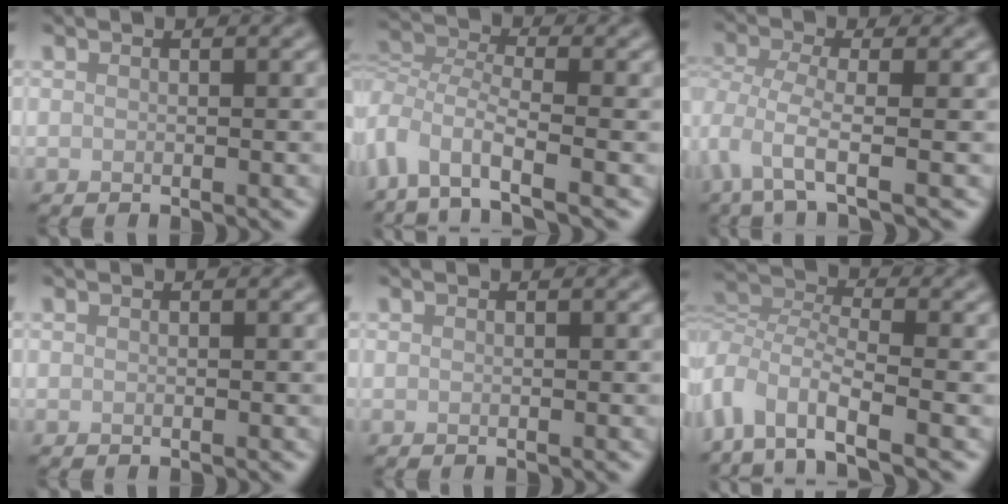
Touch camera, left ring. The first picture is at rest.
{"total": 5.4, "force": [-2.9, 2.3, 4.0], "torque": [-0.077, -0.005, -0.068]}
{"total": 3.4, "force": [-1.0, 0.9, 3.1], "torque": [-0.071, -0.008, -0.028]}
{"total": 0.0}
{"total": 0.0}
{"total": 6.2, "force": [-3.2, 2.5, 4.7], "torque": [-0.091, 0.000, -0.073]}